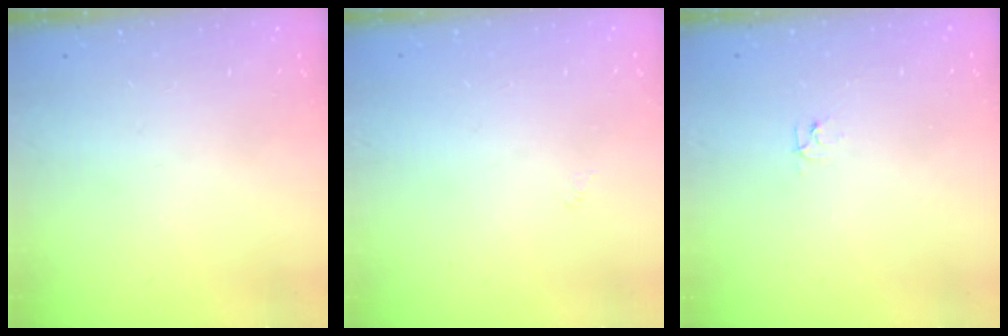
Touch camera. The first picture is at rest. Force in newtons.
{"total": 0.6, "press": 0.5, "slide": 0.2}
{"total": 2.3, "press": 2.3, "slide": 0.2}